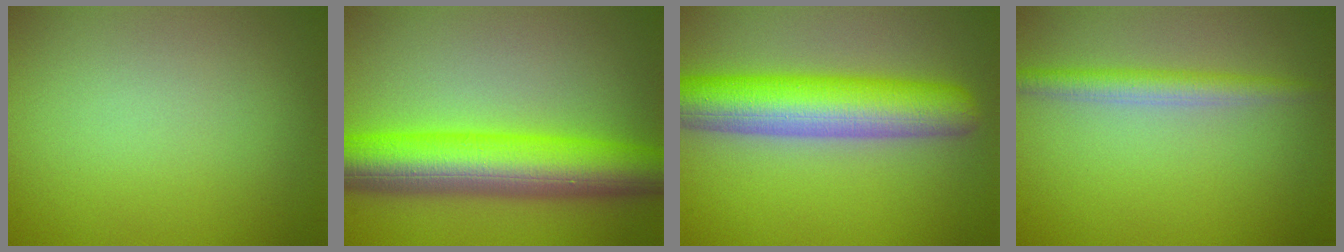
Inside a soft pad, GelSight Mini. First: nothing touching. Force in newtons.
{"total": 9.6, "press": 9.6, "slide": 0.1}
{"total": 8.6, "press": 8.6, "slide": 0.3}
{"total": 2.4, "press": 2.4, "slide": 0.1}